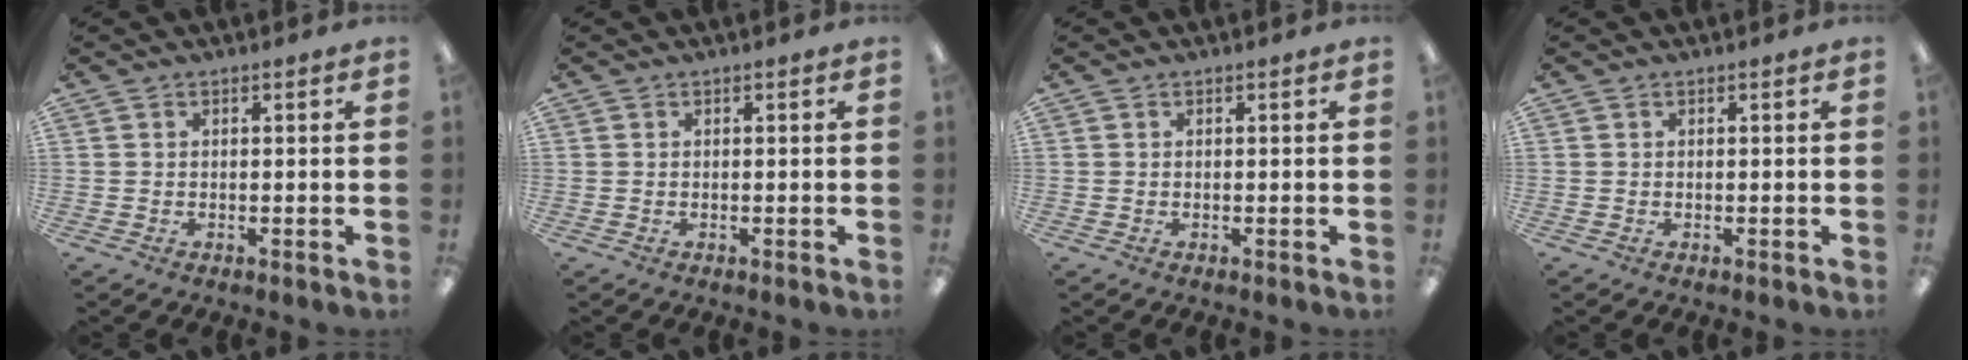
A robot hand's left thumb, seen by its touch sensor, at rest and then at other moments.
{"total": 0.0}
{"total": 0.0}
{"total": 0.0}